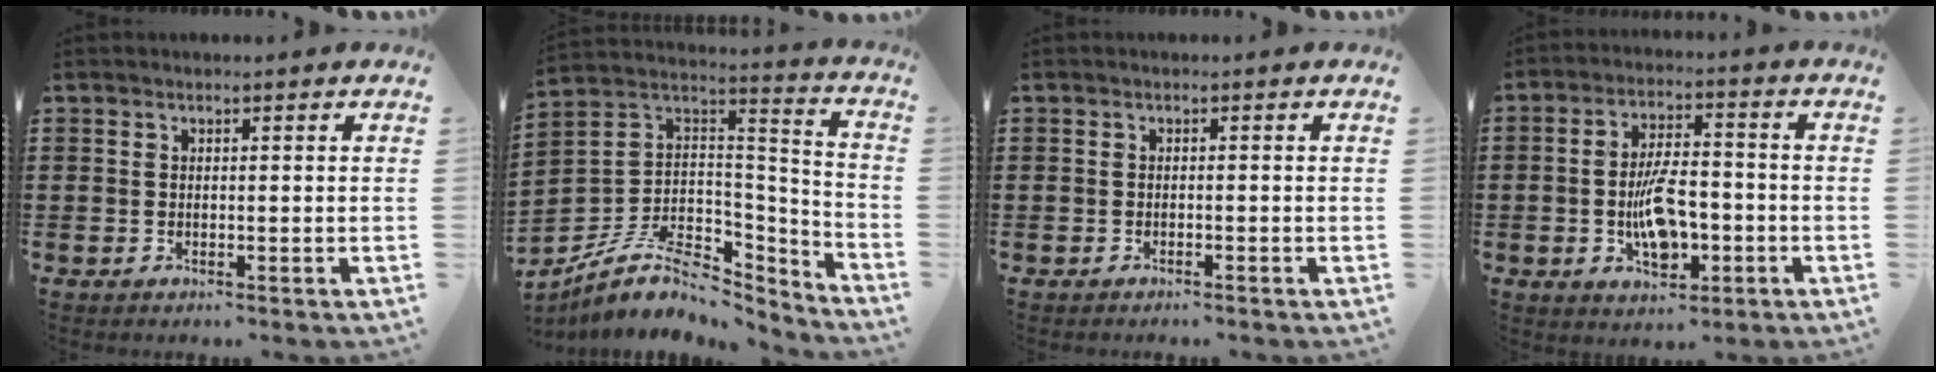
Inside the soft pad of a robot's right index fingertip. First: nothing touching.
{"total": 9.4, "force": [-6.0, 5.2, 5.0], "torque": [-0.112, 0.004, -0.112]}
{"total": 0.5, "force": [-0.5, 0.0, 0.2], "torque": [-0.005, -0.001, -0.010]}
{"total": 8.2, "force": [-2.1, 3.7, 7.0], "torque": [-0.130, 0.003, -0.042]}